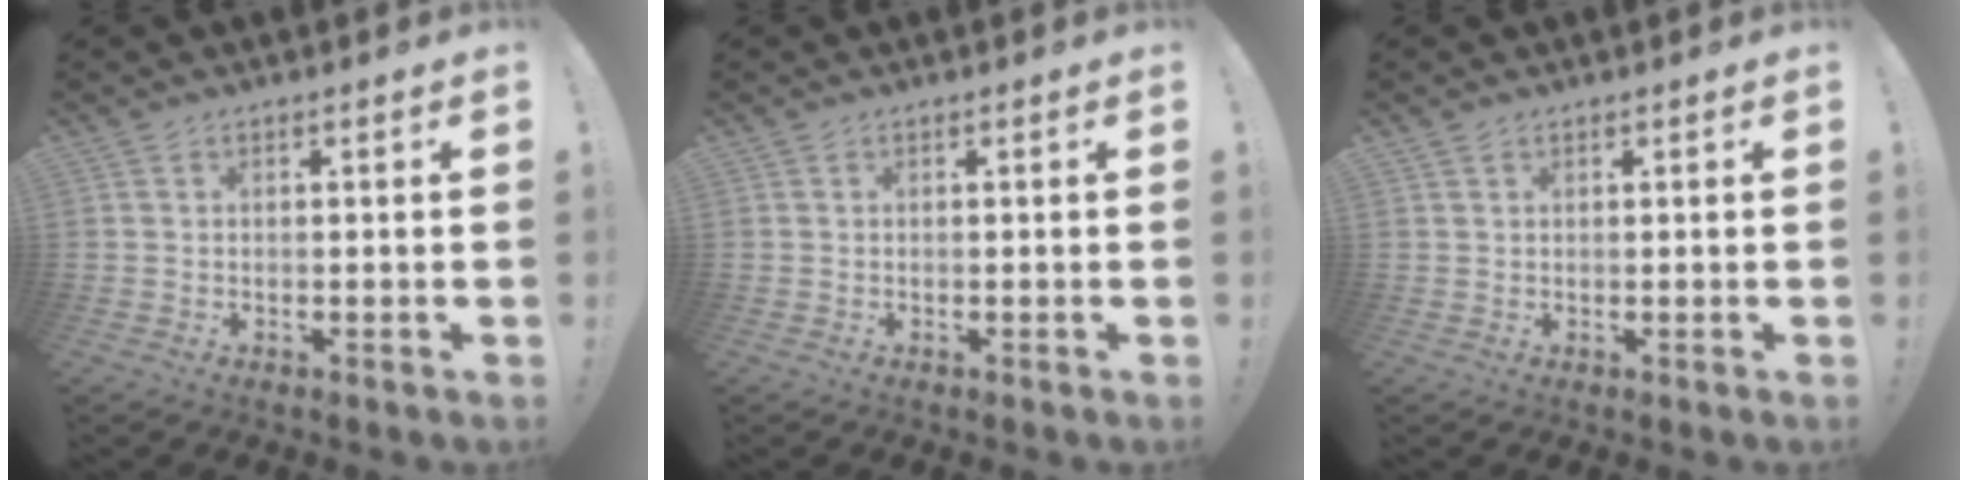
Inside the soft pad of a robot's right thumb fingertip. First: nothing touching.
{"total": 0.0}
{"total": 0.8, "force": [0.6, 0.5, 0.1], "torque": [0.004, -0.002, 0.012]}